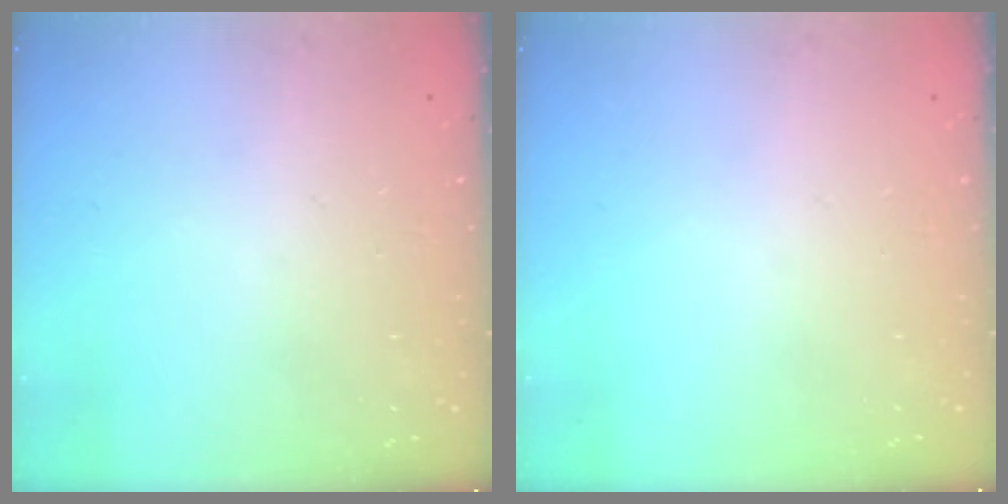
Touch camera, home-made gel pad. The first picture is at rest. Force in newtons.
{"total": 0.0}